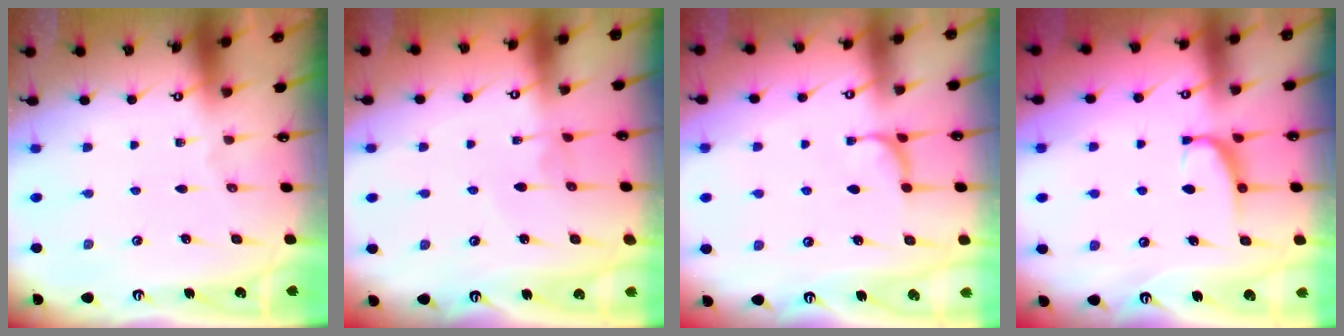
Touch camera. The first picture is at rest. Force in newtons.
{"total": 2.7, "press": 2.7, "slide": 0.1}
{"total": 1.0, "press": 0.9, "slide": 0.6}
{"total": 2.1, "press": 2.0, "slide": 0.6}